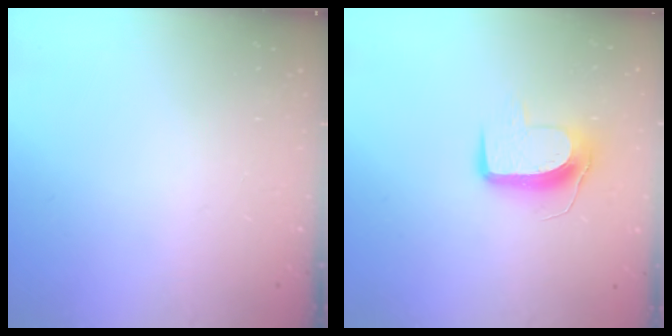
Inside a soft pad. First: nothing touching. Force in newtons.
{"total": 9.6, "press": 9.6, "slide": 0.2}